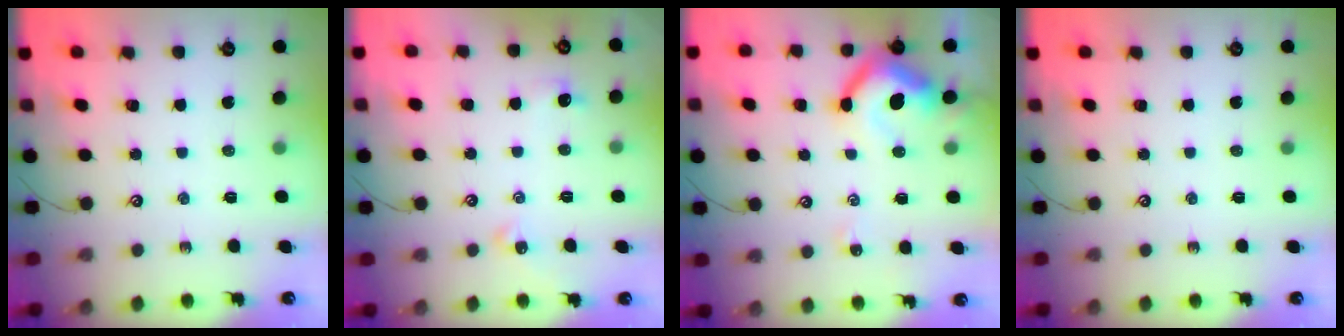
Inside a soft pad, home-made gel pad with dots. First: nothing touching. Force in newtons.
{"total": 2.9, "press": 2.8, "slide": 0.6}
{"total": 10.3, "press": 10.2, "slide": 1.5}
{"total": 0.0}